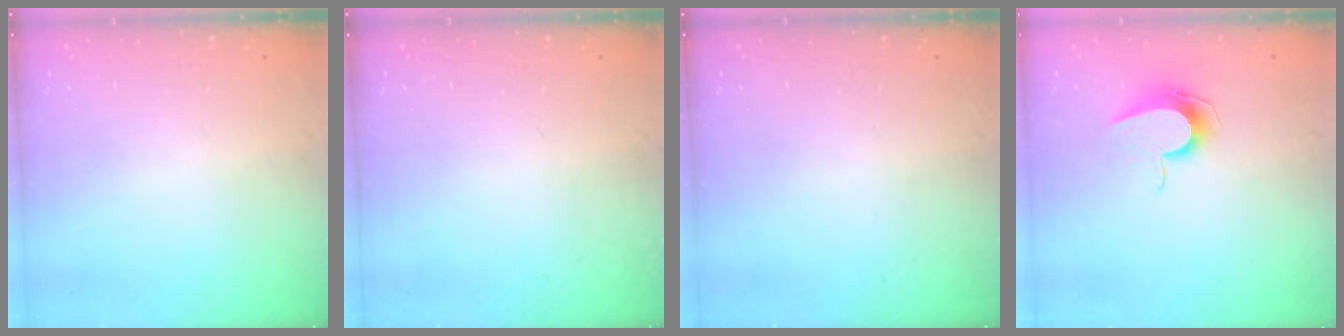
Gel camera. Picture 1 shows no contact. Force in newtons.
{"total": 0.0}
{"total": 0.0}
{"total": 8.4, "press": 8.3, "slide": 0.7}